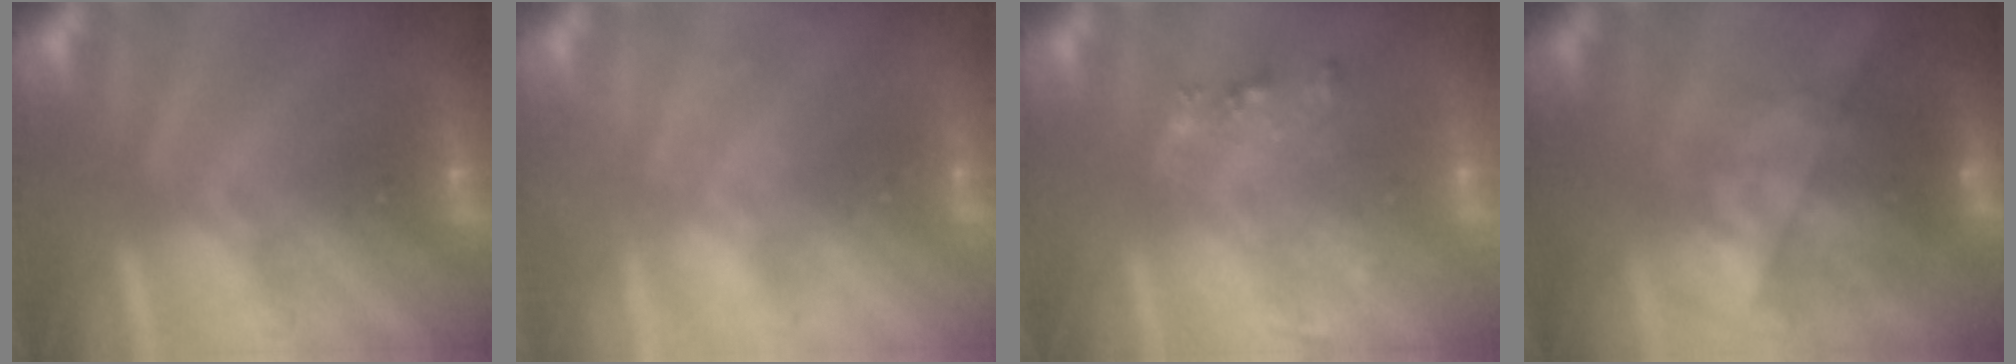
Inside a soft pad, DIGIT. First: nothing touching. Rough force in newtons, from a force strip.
{"total": 2.3}
{"total": 2.1}
{"total": 7.8}